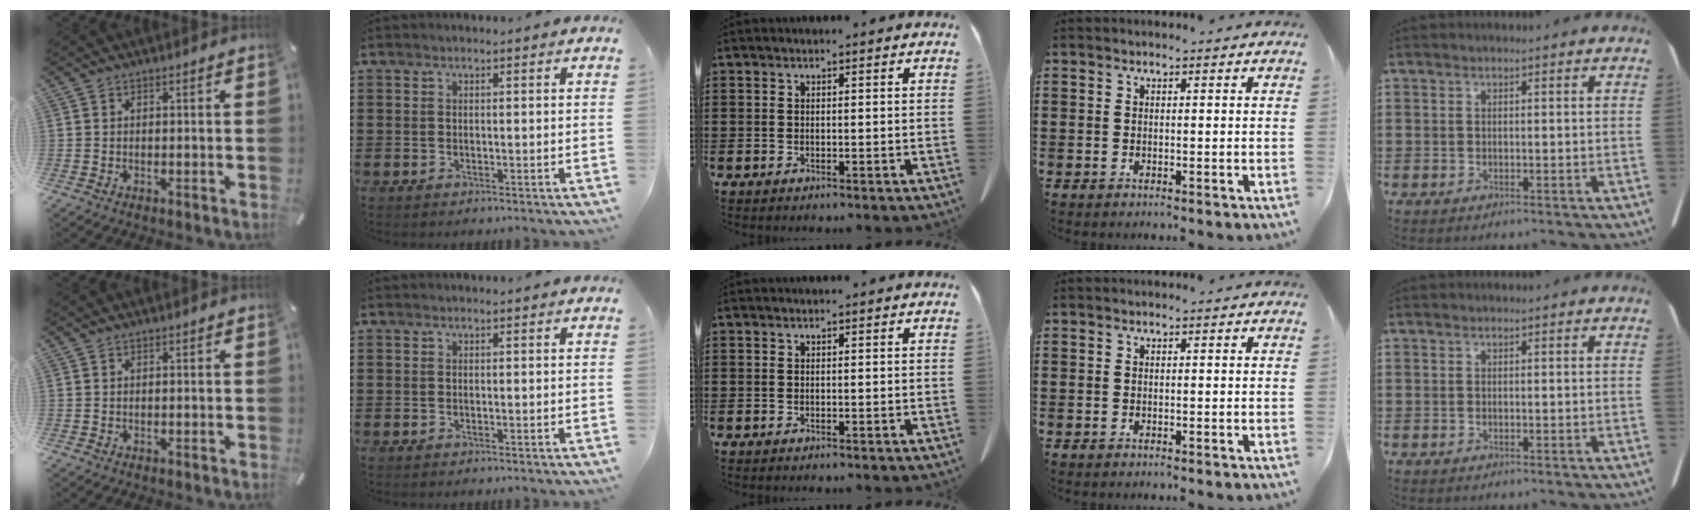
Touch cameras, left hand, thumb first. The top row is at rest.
{}